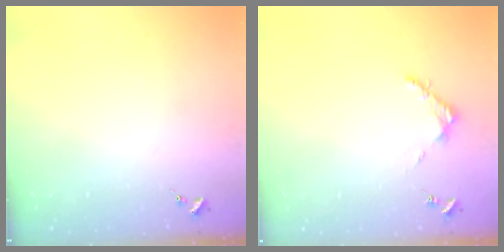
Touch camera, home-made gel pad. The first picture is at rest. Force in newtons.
{"total": 3.6, "press": 3.6, "slide": 0.3}